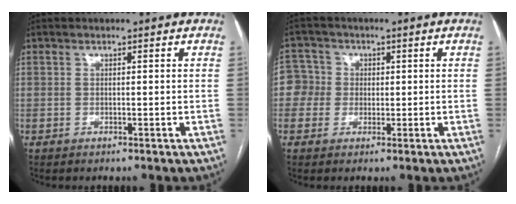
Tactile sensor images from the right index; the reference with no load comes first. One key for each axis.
{"total": 4.7, "fx": 0.1, "fy": 4.7, "fz": 0.1, "tx": 0.008, "ty": 0.022, "tz": 0.000}